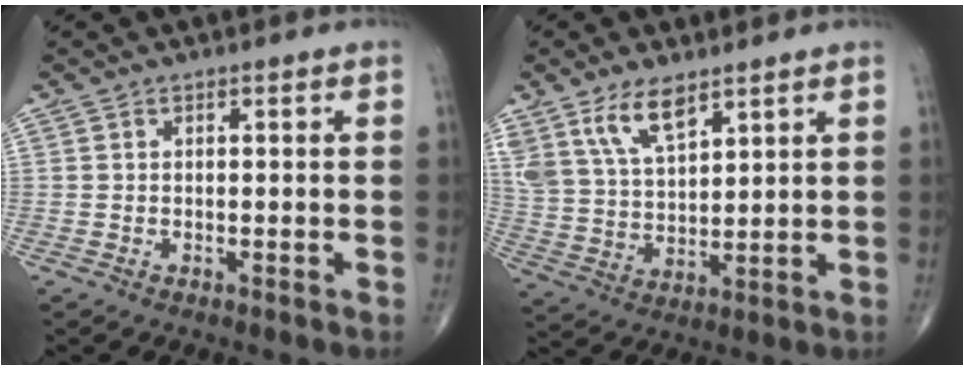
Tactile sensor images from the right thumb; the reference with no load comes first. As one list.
[{"total": 9.8, "force": [6.4, 4.2, 6.2], "torque": [-0.112, -0.026, 0.134]}]